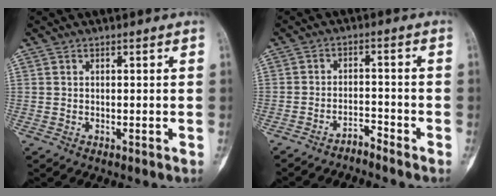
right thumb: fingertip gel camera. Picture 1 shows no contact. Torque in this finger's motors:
{"motor_torque": [0.72, 0.21, 1.12, -1.65, 0.05]}